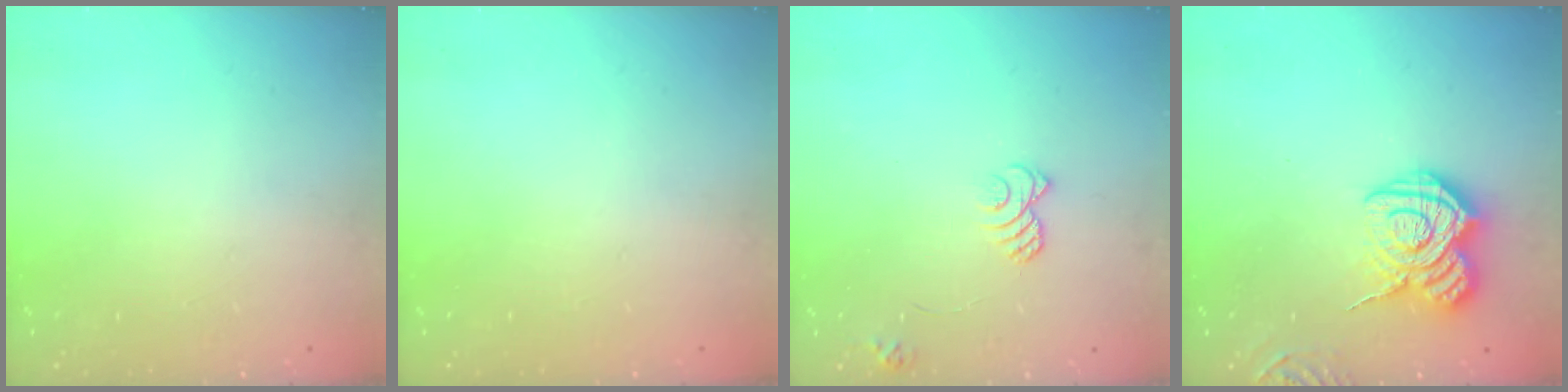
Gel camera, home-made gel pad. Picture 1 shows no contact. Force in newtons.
{"total": 0.0}
{"total": 6.2, "press": 6.2, "slide": 0.6}
{"total": 12.7, "press": 12.6, "slide": 0.8}